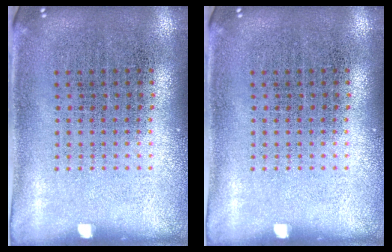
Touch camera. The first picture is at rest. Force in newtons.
{"total": 0.0}